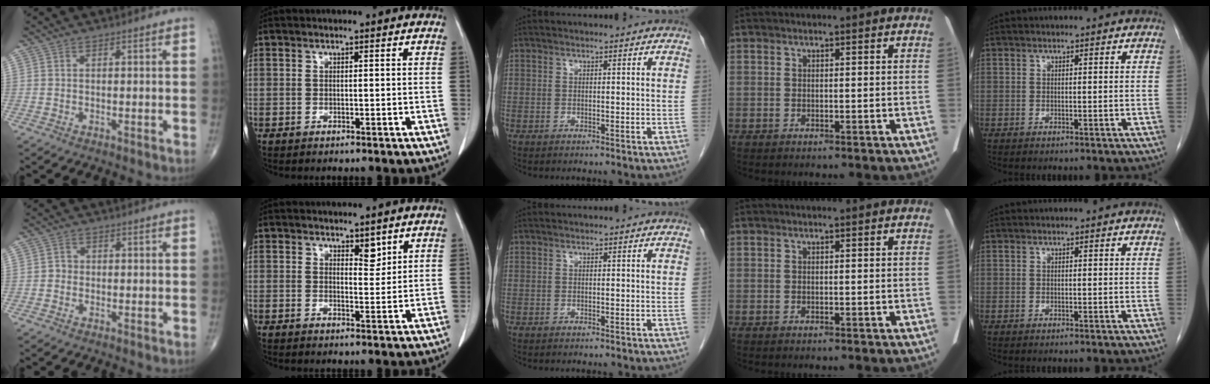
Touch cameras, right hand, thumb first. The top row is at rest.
{"thumb": {"total": 1.4, "force": [-0.3, 1.3, 0.5], "torque": [0.001, 0.005, -0.009]}, "index": {"total": 2.4, "force": [1.7, 1.0, 1.4], "torque": [-0.018, -0.009, 0.029]}}